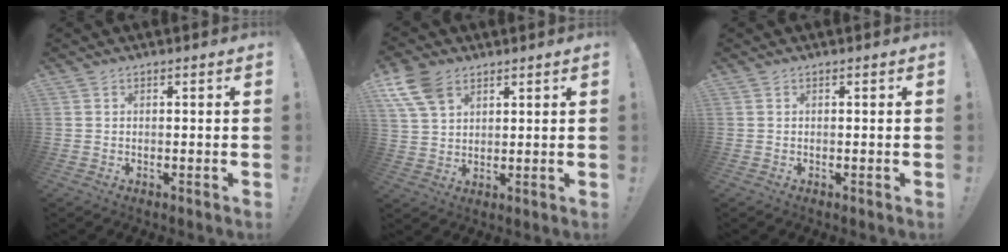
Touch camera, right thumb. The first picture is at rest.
{"total": 10.0, "force": [5.6, 6.2, 5.5], "torque": [-0.111, -0.014, 0.111]}
{"total": 0.0}